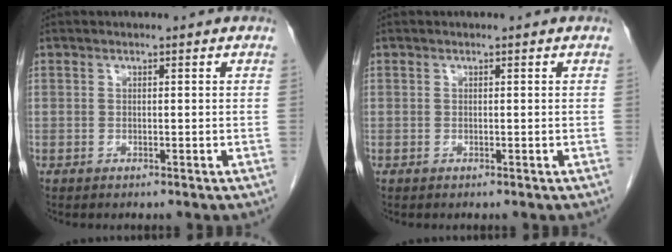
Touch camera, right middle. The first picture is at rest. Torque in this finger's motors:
{"motor_torque": [0.00, 0.00, 0.00, 0.00]}